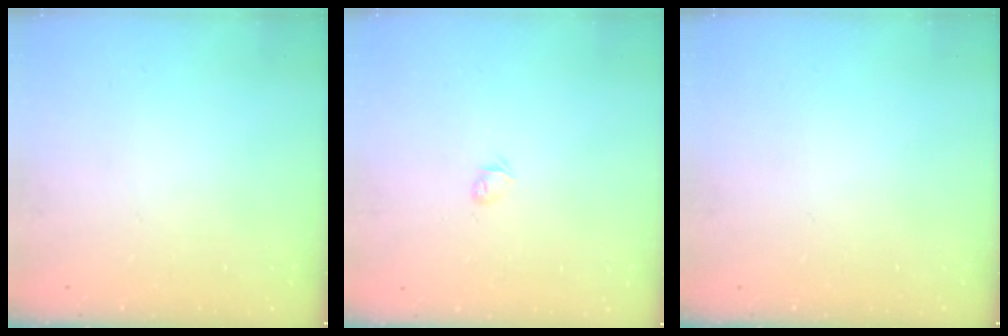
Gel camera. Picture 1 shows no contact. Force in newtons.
{"total": 2.6, "press": 2.5, "slide": 0.6}
{"total": 0.0}